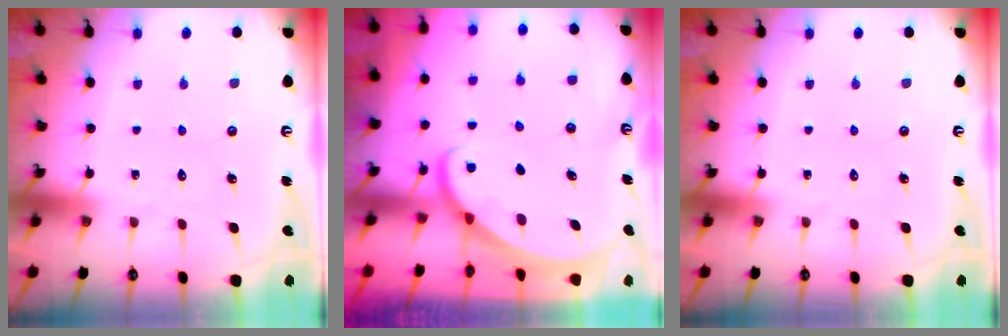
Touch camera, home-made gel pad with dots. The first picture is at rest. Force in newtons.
{"total": 2.3, "press": 2.3, "slide": 0.1}
{"total": 0.0}